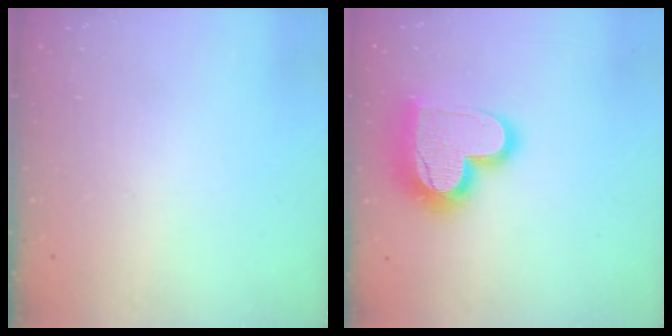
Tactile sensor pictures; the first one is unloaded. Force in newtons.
{"total": 17.8, "press": 17.7, "slide": 1.5}